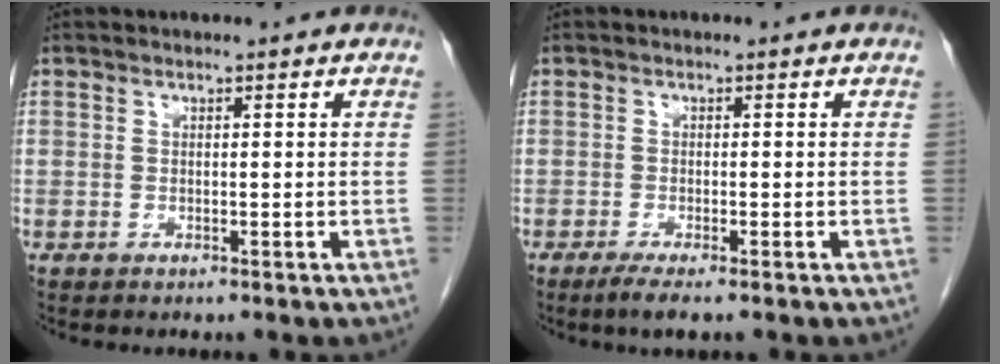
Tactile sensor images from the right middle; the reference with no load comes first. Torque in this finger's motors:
{"motor_torque": [0.43, -0.28, 0.05, 0.03]}